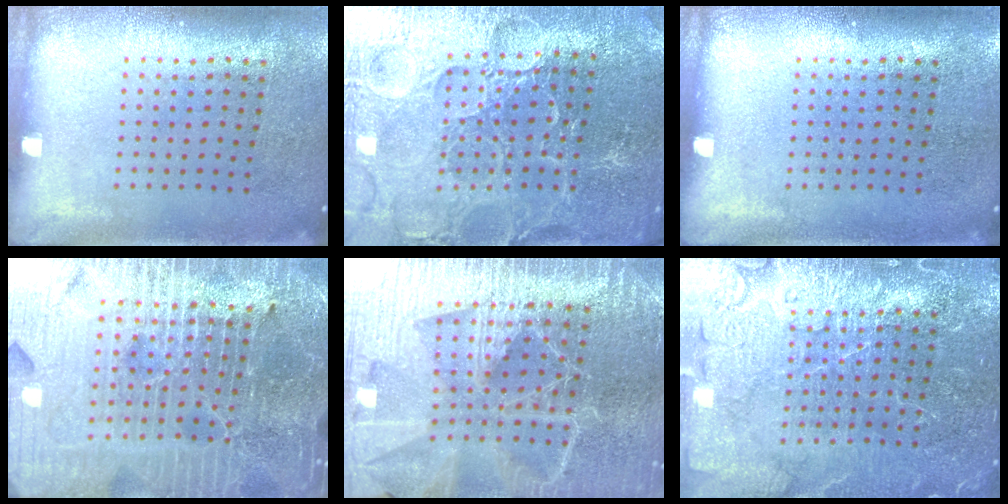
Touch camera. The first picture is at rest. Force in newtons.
{"total": 3.9, "press": 3.9, "slide": 0.7}
{"total": 0.0}
{"total": 6.6, "press": 5.8, "slide": 3.0}
{"total": 5.3, "press": 4.7, "slide": 2.3}
{"total": 4.5, "press": 4.4, "slide": 0.6}